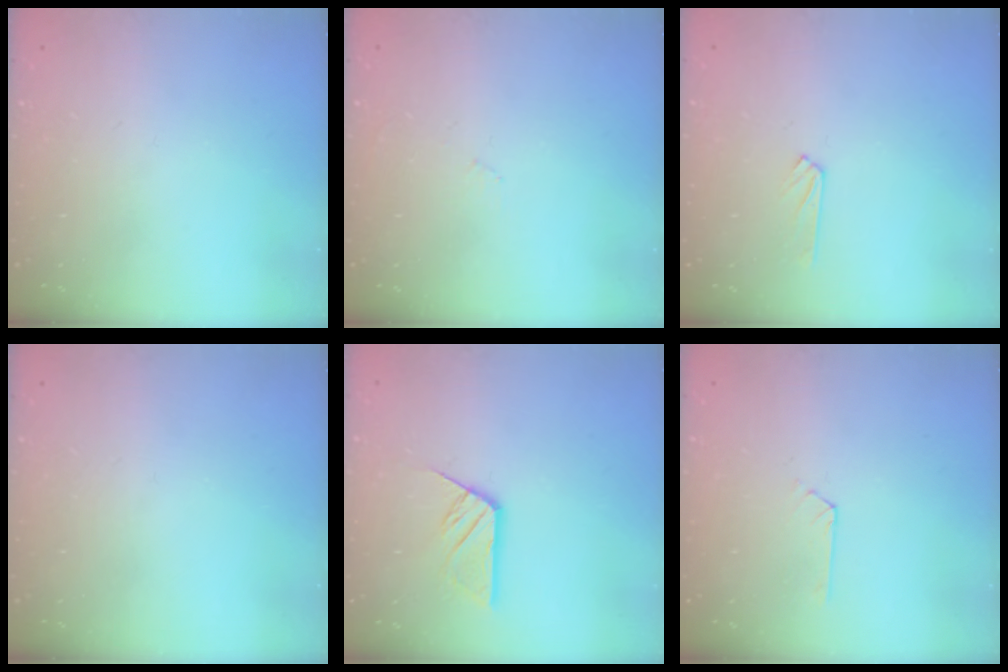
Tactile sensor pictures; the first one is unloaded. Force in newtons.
{"total": 2.7, "press": 2.6, "slide": 0.4}
{"total": 4.0, "press": 4.0, "slide": 0.6}
{"total": 0.0}
{"total": 7.9, "press": 7.9, "slide": 0.7}
{"total": 2.0, "press": 2.0, "slide": 0.2}